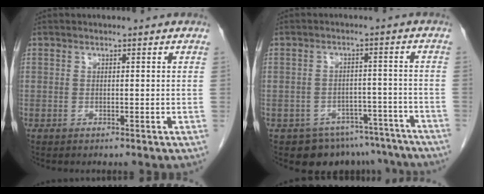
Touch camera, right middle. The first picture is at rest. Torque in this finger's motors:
{"motor_torque": [-0.76, -0.65, -0.05, -0.01]}